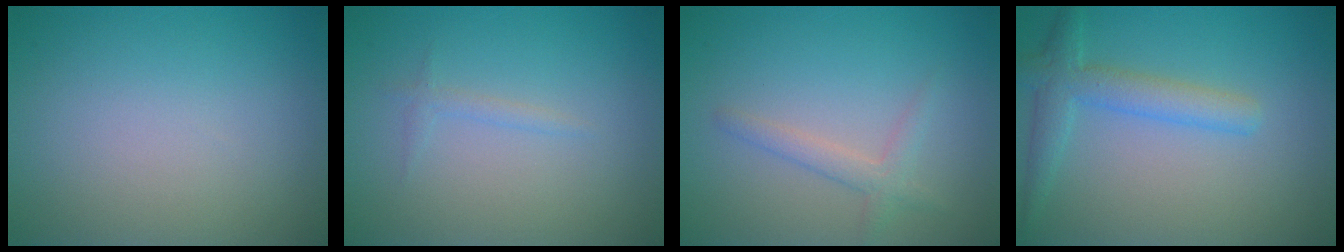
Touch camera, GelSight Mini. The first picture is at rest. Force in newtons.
{"total": 0.8, "press": 0.8, "slide": 0.1}
{"total": 1.9, "press": 1.9, "slide": 0.1}
{"total": 3.4, "press": 3.4, "slide": 0.2}